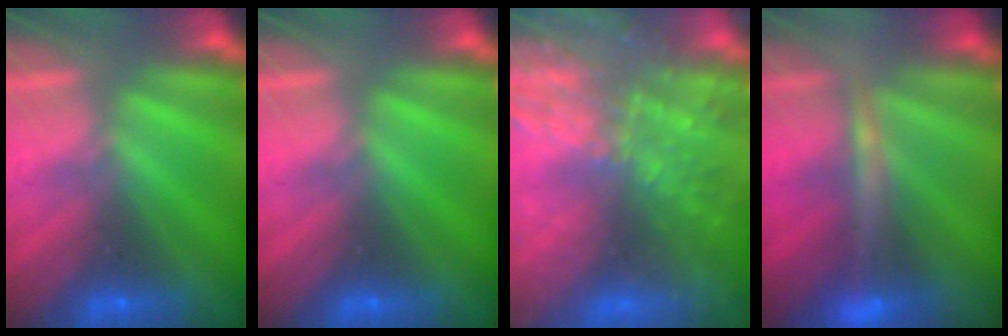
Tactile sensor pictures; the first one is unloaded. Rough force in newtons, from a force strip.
{"total": 0.0}
{"total": 6.8}
{"total": 5.0}